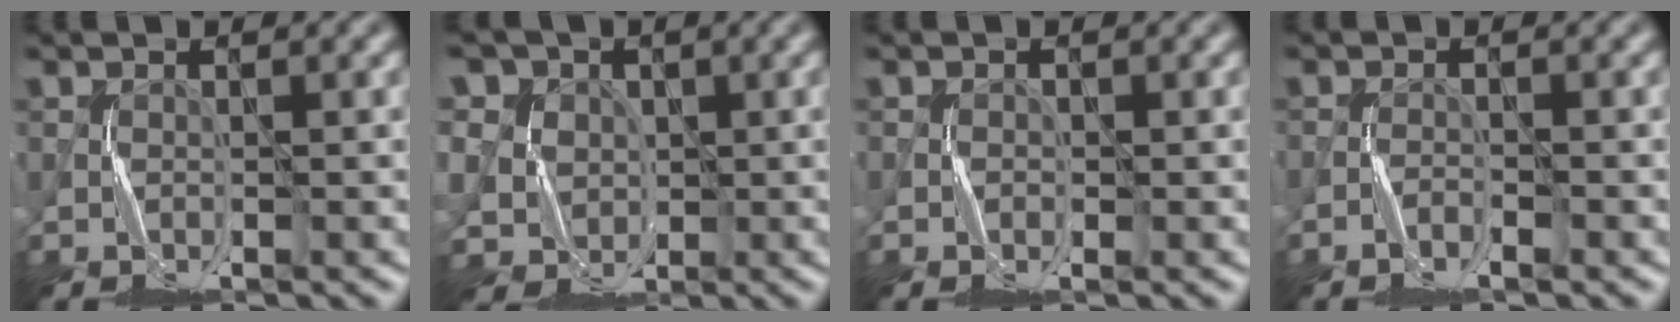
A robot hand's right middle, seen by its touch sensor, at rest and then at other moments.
{"total": 7.6, "force": [3.3, 6.4, 2.3], "torque": [-0.060, 0.011, 0.048]}
{"total": 0.8, "force": [-0.4, 0.5, 0.5], "torque": [-0.005, 0.000, -0.008]}
{"total": 1.2, "force": [-1.1, 0.1, 0.5], "torque": [-0.009, 0.003, -0.022]}